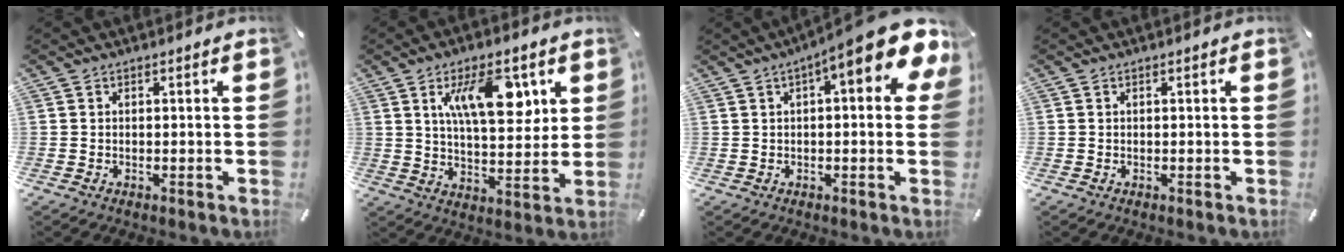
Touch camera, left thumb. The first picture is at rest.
{"total": 15.0, "force": [6.5, 7.1, 11.5], "torque": [-0.181, -0.009, 0.108]}
{"total": 12.2, "force": [5.6, 2.8, 10.5], "torque": [-0.146, -0.039, 0.088]}
{"total": 0.0}